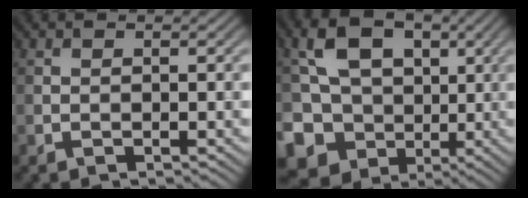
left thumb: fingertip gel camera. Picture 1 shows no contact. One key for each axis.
{"total": 9.6, "fx": 1.0, "fy": 8.2, "fz": 5.0, "tx": -0.099, "ty": -0.010, "tz": -0.001}